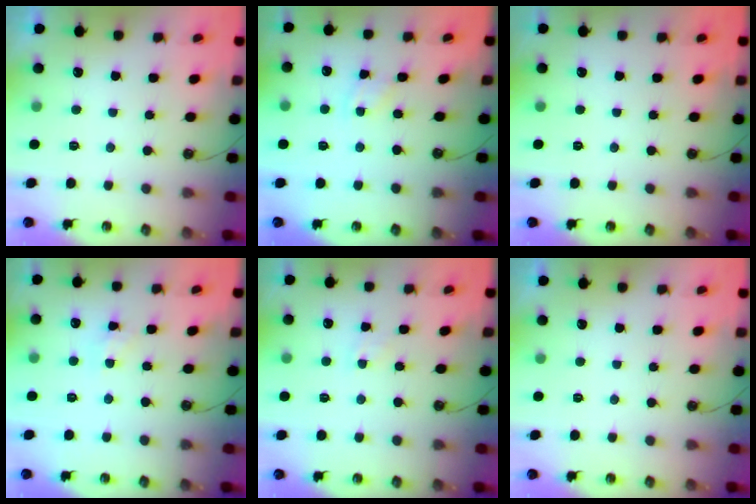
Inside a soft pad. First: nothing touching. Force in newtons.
{"total": 2.9, "press": 2.9, "slide": 0.5}
{"total": 0.0}
{"total": 3.1, "press": 3.1, "slide": 0.5}
{"total": 4.5, "press": 4.5, "slide": 0.6}
{"total": 0.0}